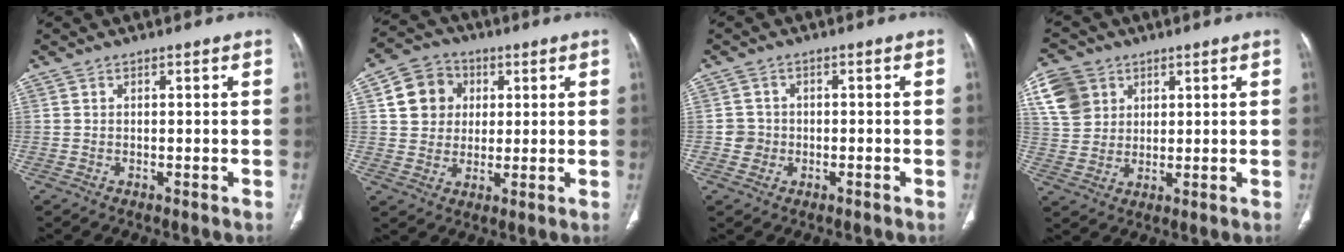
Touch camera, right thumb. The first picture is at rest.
{"total": 9.6, "force": [2.5, 8.5, 3.7], "torque": [-0.034, 0.003, 0.037]}
{"total": 2.4, "force": [-0.7, 2.3, 0.2], "torque": [0.010, 0.009, -0.016]}
{"total": 9.2, "force": [3.9, 7.6, 3.6], "torque": [-0.057, -0.001, 0.082]}